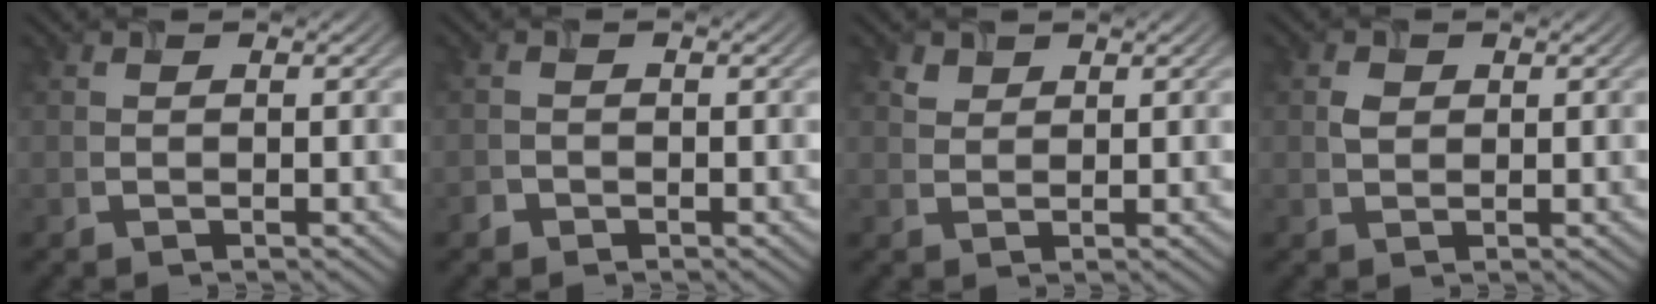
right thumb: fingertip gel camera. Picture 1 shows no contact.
{"total": 1.1, "force": [-0.8, 0.7, 0.1], "torque": [-0.002, 0.000, -0.017]}
{"total": 1.5, "force": [1.1, 0.9, 0.4], "torque": [-0.010, -0.001, 0.023]}
{"total": 1.4, "force": [0.4, 1.1, 0.7], "torque": [-0.016, 0.001, 0.006]}